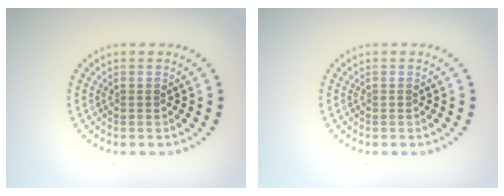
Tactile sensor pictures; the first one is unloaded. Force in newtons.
{"total": 0.0}